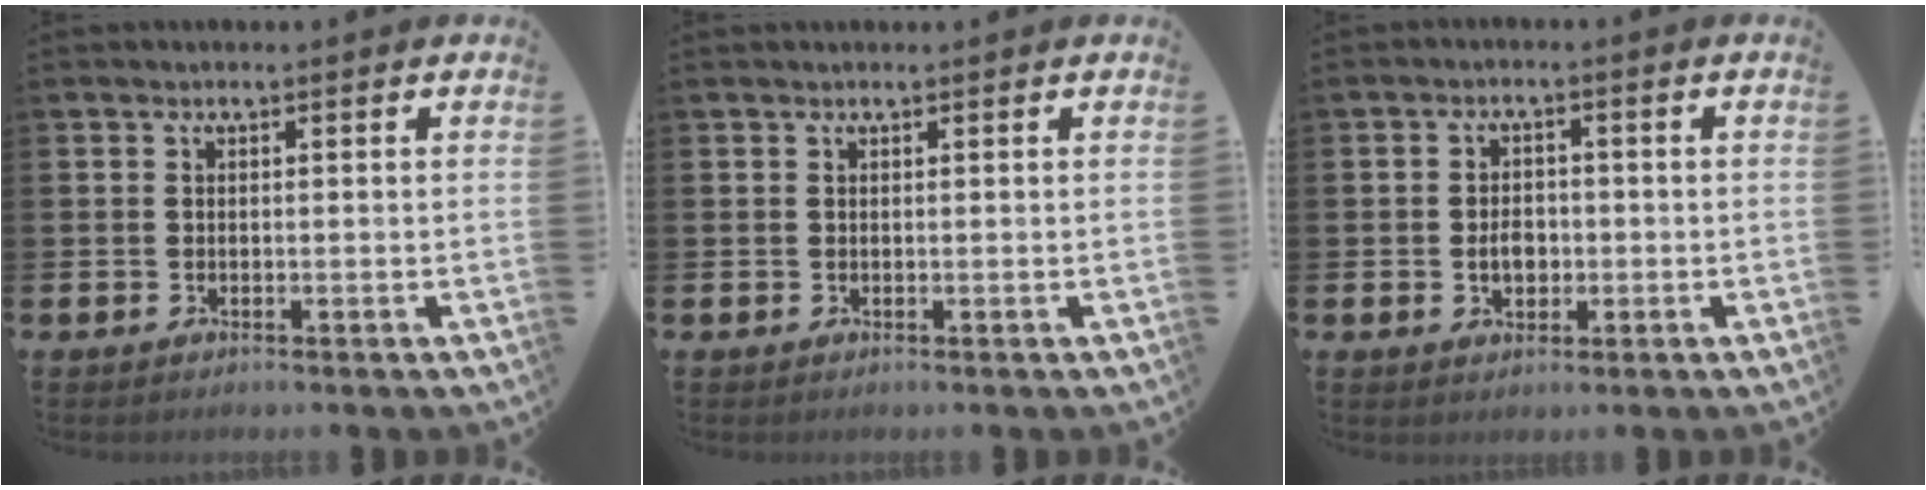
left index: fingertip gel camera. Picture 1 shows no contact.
{"total": 0.0}
{"total": 3.1, "force": [-0.5, 2.2, 2.1], "torque": [-0.024, -0.003, -0.015]}